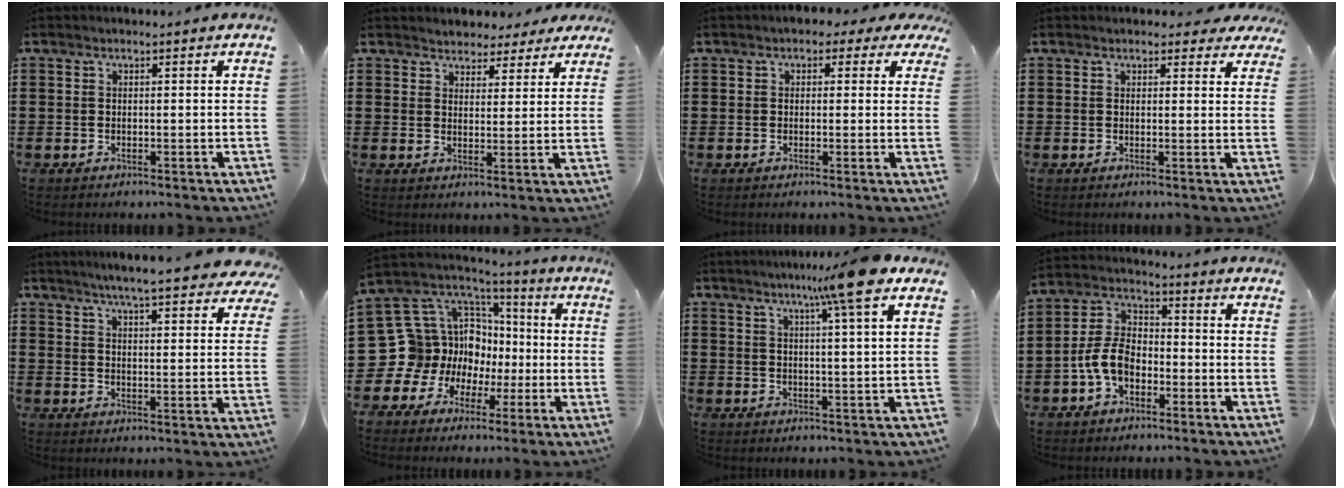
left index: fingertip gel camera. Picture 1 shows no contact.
{"total": 3.7, "force": [3.3, 1.5, -0.3], "torque": [-0.012, -0.005, 0.062]}
{"total": 1.8, "force": [0.6, 1.4, 1.0], "torque": [-0.017, 0.007, 0.006]}
{"total": 2.3, "force": [2.0, 0.9, 0.6], "torque": [-0.002, -0.005, 0.034]}
{"total": 5.7, "force": [5.2, -0.4, 2.1], "torque": [-0.062, -0.025, 0.090]}
{"total": 15.2, "force": [-1.5, 14.6, 4.1], "torque": [-0.146, -0.037, 0.005]}
{"total": 9.3, "force": [5.8, -0.8, 7.2], "torque": [-0.132, -0.010, 0.092]}
{"total": 6.8, "force": [-3.0, 4.2, 4.4], "torque": [-0.113, 0.009, -0.065]}